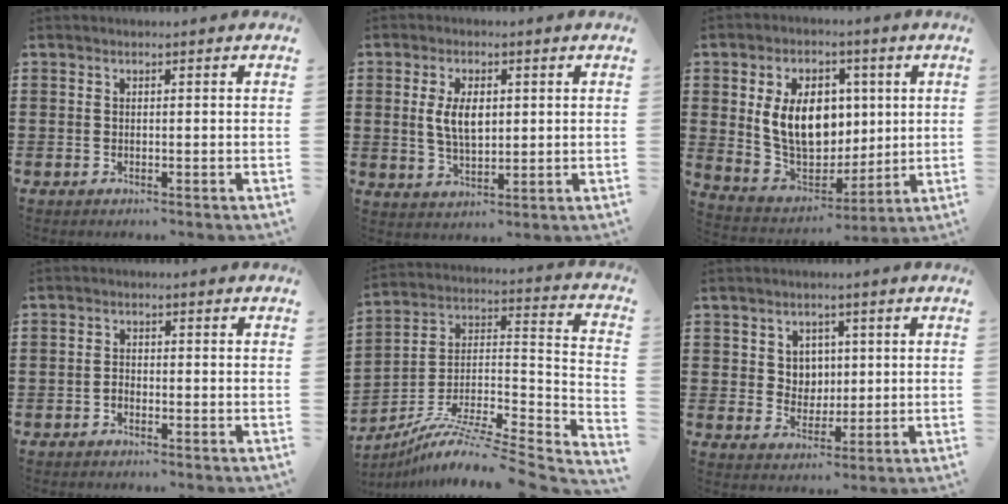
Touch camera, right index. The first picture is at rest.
{"total": 5.6, "force": [0.8, 2.8, 4.7], "torque": [-0.095, 0.004, 0.008]}
{"total": 12.3, "force": [2.1, 8.6, 8.5], "torque": [-0.184, 0.012, 0.034]}
{"total": 1.1, "force": [-0.9, 0.6, 0.4], "torque": [-0.010, -0.001, -0.016]}
{"total": 8.9, "force": [-6.6, 1.1, 5.9], "torque": [-0.106, -0.008, -0.131]}
{"total": 3.9, "force": [1.5, 3.5, 0.7], "torque": [-0.023, 0.009, 0.024]}